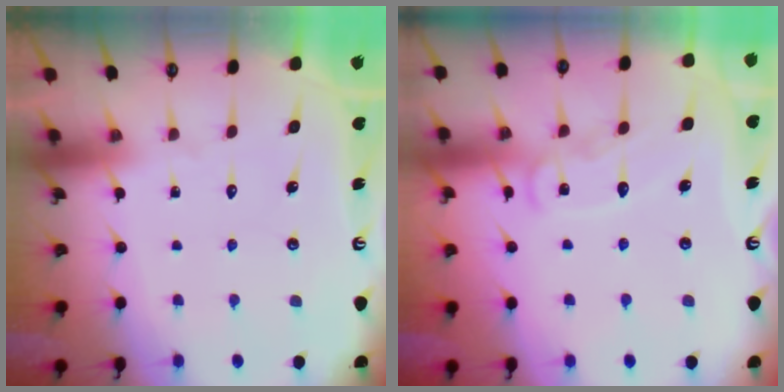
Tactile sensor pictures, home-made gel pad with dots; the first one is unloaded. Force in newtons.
{"total": 9.0, "press": 8.9, "slide": 0.7}